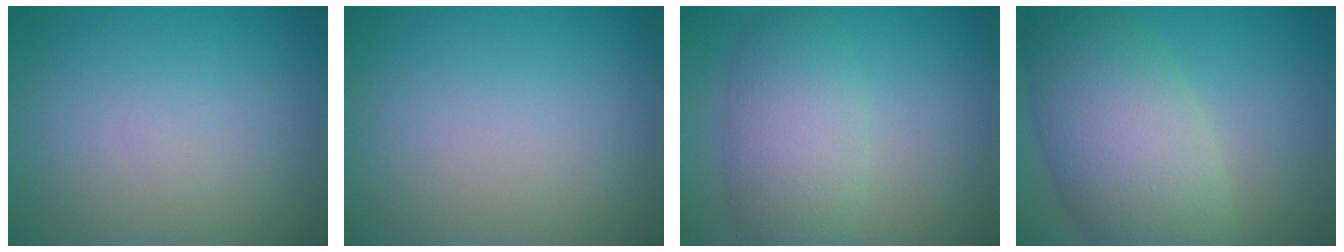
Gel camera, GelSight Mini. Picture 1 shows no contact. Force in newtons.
{"total": 0.0}
{"total": 5.3, "press": 5.3, "slide": 0.1}
{"total": 9.3, "press": 9.3, "slide": 0.1}